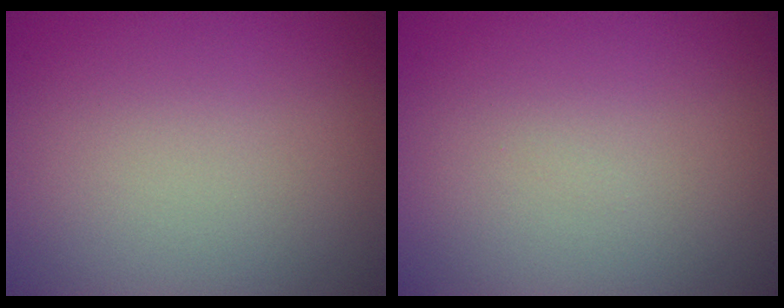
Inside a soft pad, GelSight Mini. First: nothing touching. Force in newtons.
{"total": 0.0}